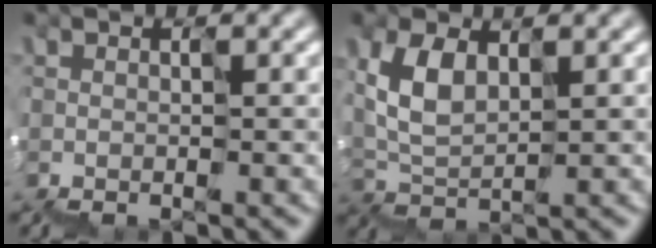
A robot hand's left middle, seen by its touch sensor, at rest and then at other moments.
{"total": 2.5, "force": [2.0, 1.1, 0.9], "torque": [-0.053, 0.016, 0.041]}